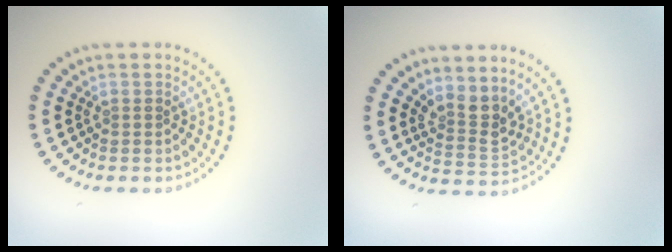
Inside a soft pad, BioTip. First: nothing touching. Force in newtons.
{"total": 2.7, "press": 1.9, "slide": 1.8}